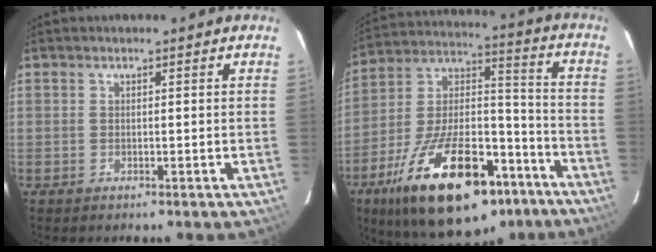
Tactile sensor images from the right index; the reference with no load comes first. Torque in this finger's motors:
{"motor_torque": [1.67, -0.47, 1.05, 0.21]}